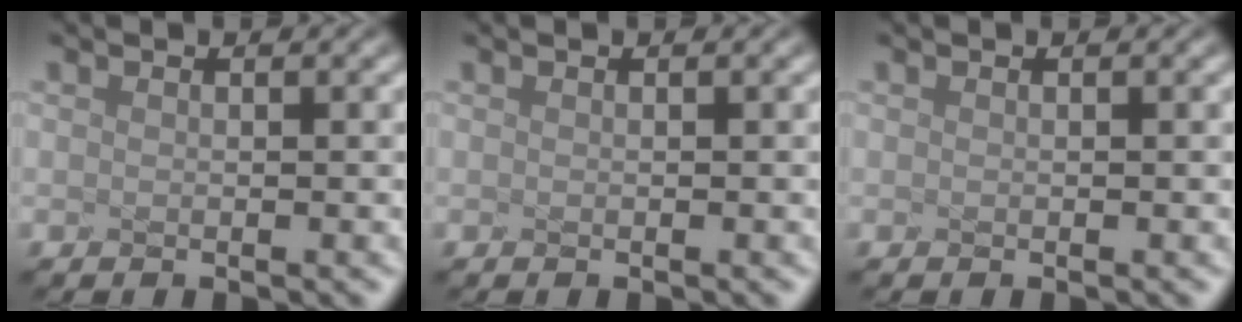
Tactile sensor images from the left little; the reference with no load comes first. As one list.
[{"total": 0.0}, {"total": 0.0}]